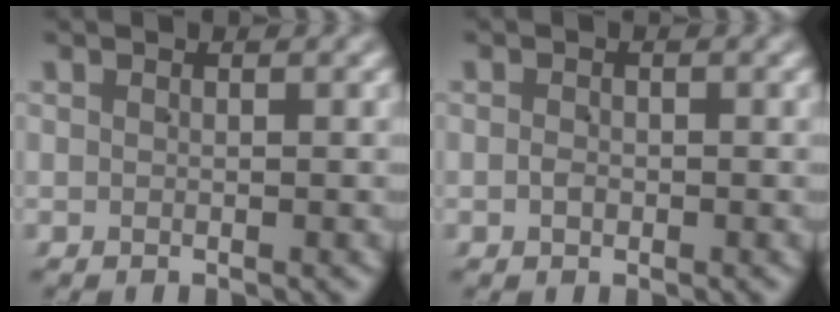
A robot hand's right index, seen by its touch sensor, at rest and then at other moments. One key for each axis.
{"total": 0.9, "fx": -0.5, "fy": 0.6, "fz": 0.2, "tx": -0.008, "ty": -0.001, "tz": -0.007}